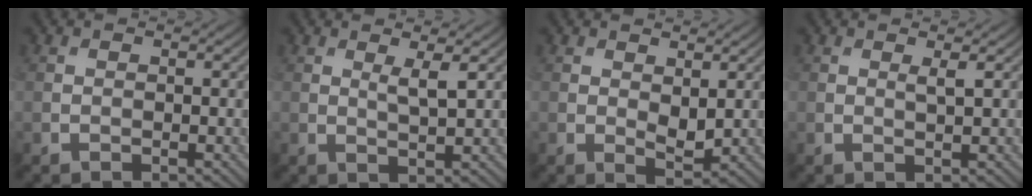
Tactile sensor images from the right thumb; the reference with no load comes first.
{"total": 2.5, "force": [1.2, 0.3, 2.2], "torque": [-0.048, -0.004, 0.023]}
{"total": 2.6, "force": [0.7, 1.3, 2.1], "torque": [-0.038, -0.009, 0.016]}
{"total": 1.1, "force": [0.6, 0.0, 1.0], "torque": [-0.024, 0.000, 0.008]}